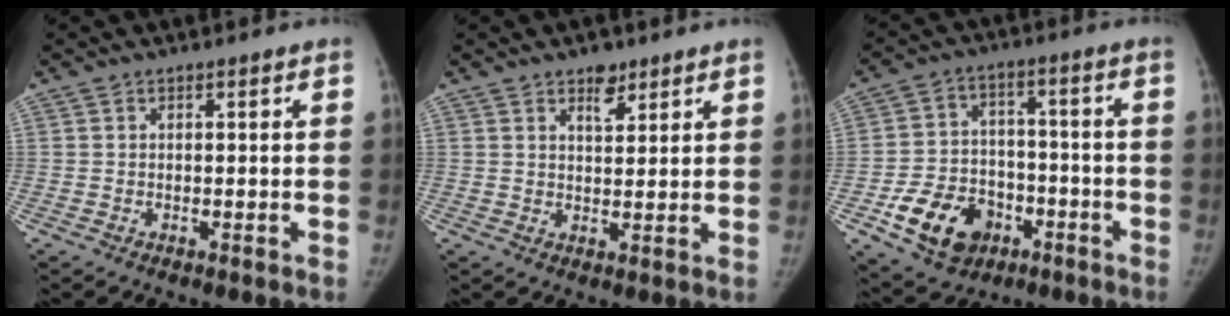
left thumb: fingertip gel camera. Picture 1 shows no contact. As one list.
[{"total": 3.9, "force": [2.7, 2.0, 2.0], "torque": [-0.013, -0.017, 0.042]}, {"total": 13.8, "force": [-6.2, 10.2, 7.1], "torque": [-0.094, 0.030, -0.097]}]